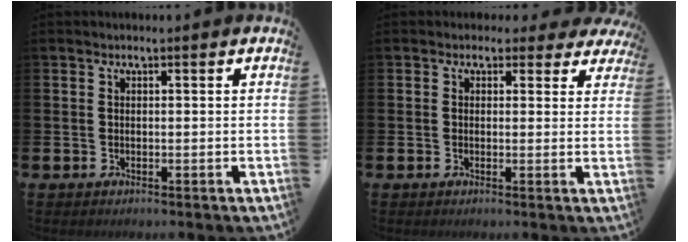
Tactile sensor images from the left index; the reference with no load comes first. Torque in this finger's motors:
{"motor_torque": [0.23, -0.31, 0.29, 0.02]}